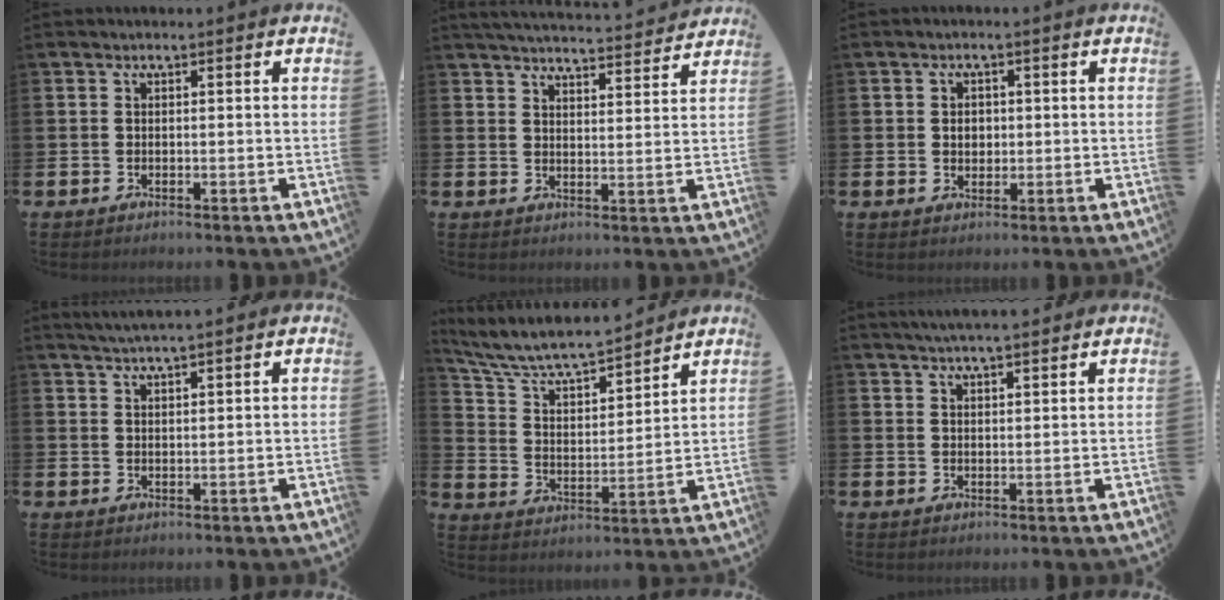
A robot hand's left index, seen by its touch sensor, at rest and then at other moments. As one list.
[{"total": 4.9, "force": [4.8, 0.1, 0.4], "torque": [-0.015, -0.037, 0.083]}, {"total": 2.1, "force": [0.2, 1.7, 1.2], "torque": [-0.007, 0.003, -0.002]}, {"total": 2.8, "force": [2.7, -0.3, 0.6], "torque": [-0.011, -0.009, 0.048]}, {"total": 7.8, "force": [7.4, 1.3, 2.2], "torque": [-0.079, -0.057, 0.126]}, {"total": 3.7, "force": [3.6, -0.1, 0.9], "torque": [-0.012, -0.015, 0.062]}]